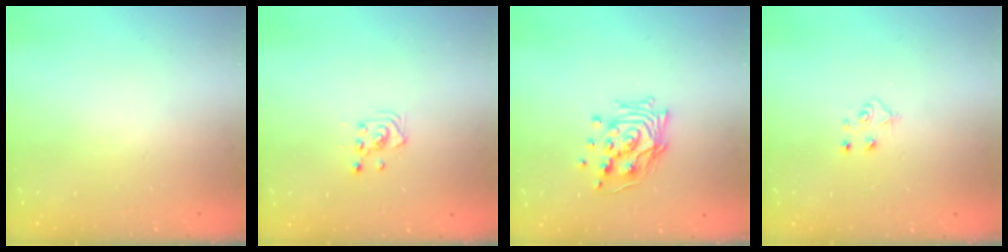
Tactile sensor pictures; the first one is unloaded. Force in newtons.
{"total": 2.9, "press": 2.8, "slide": 0.3}
{"total": 12.9, "press": 12.8, "slide": 1.1}
{"total": 4.9, "press": 4.8, "slide": 0.5}